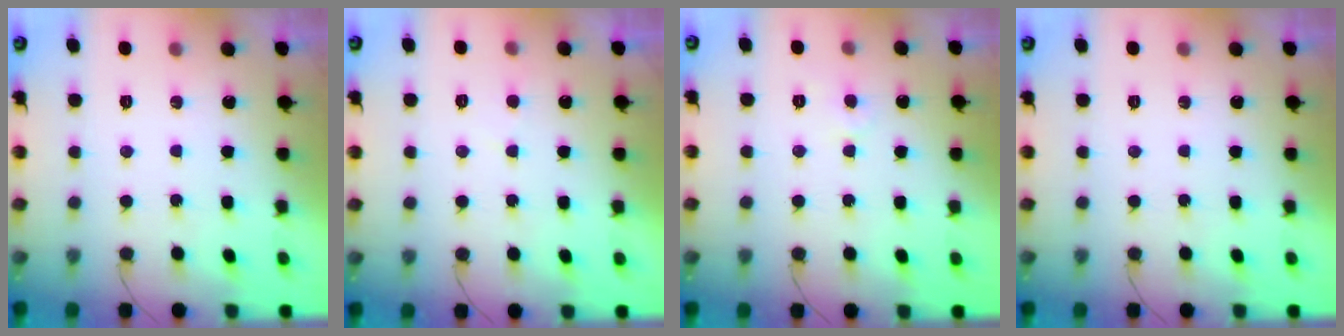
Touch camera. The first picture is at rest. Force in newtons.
{"total": 2.5, "press": 2.5, "slide": 0.2}
{"total": 3.1, "press": 3.0, "slide": 0.4}
{"total": 0.0}